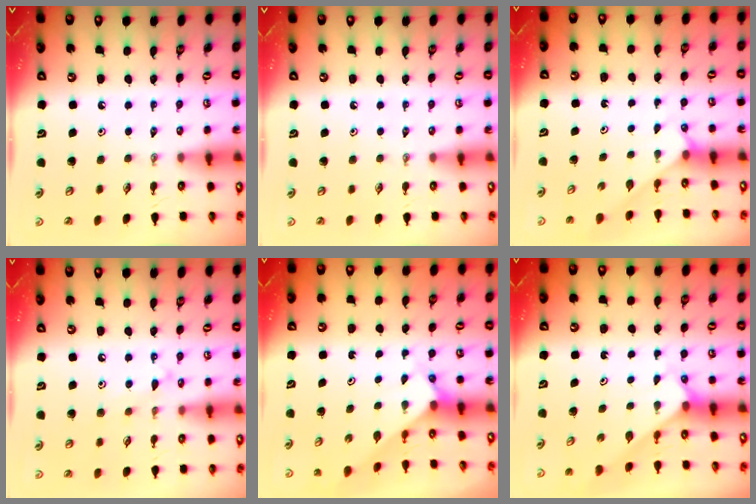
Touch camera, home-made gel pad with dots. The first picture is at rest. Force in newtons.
{"total": 0.0}
{"total": 2.9, "press": 2.8, "slide": 0.3}
{"total": 8.3, "press": 8.2, "slide": 0.7}
{"total": 2.4, "press": 2.4, "slide": 0.2}
{"total": 1.9, "press": 1.9, "slide": 0.2}